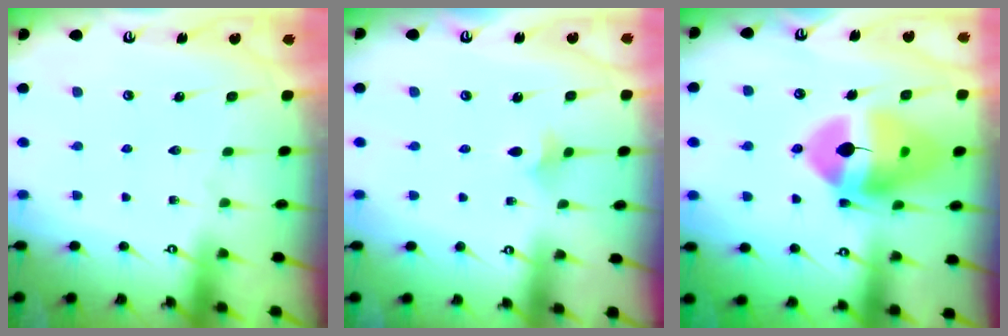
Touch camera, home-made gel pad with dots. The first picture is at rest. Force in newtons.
{"total": 3.5, "press": 3.4, "slide": 0.7}
{"total": 16.0, "press": 15.8, "slide": 2.1}